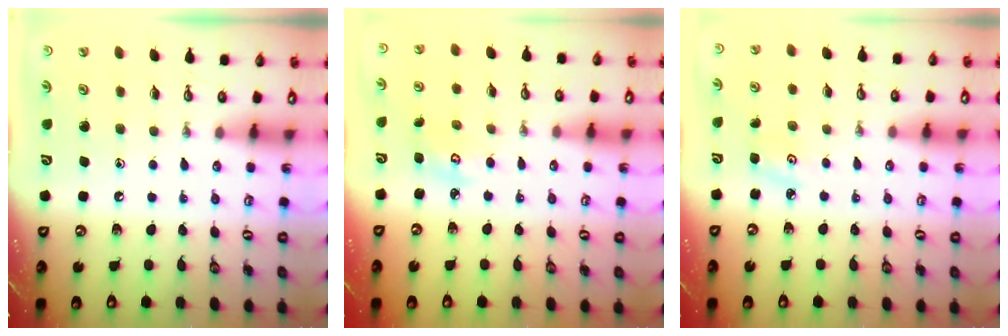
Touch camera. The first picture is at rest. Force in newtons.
{"total": 3.0, "press": 3.0, "slide": 0.2}
{"total": 3.0, "press": 3.0, "slide": 0.3}